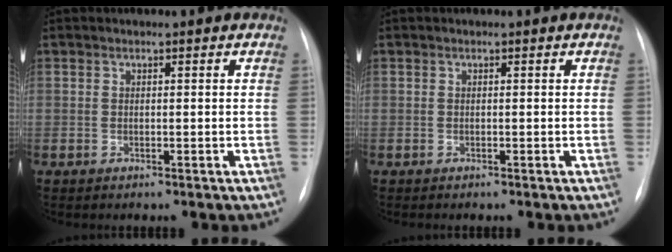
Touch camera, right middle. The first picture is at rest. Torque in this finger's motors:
{"motor_torque": [-0.28, -0.02, -0.04, -0.01]}